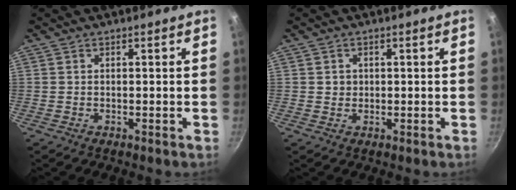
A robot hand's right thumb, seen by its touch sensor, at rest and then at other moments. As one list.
[{"total": 1.6, "force": [0.3, 1.5, 0.5], "torque": [-0.002, 0.001, 0.005]}]